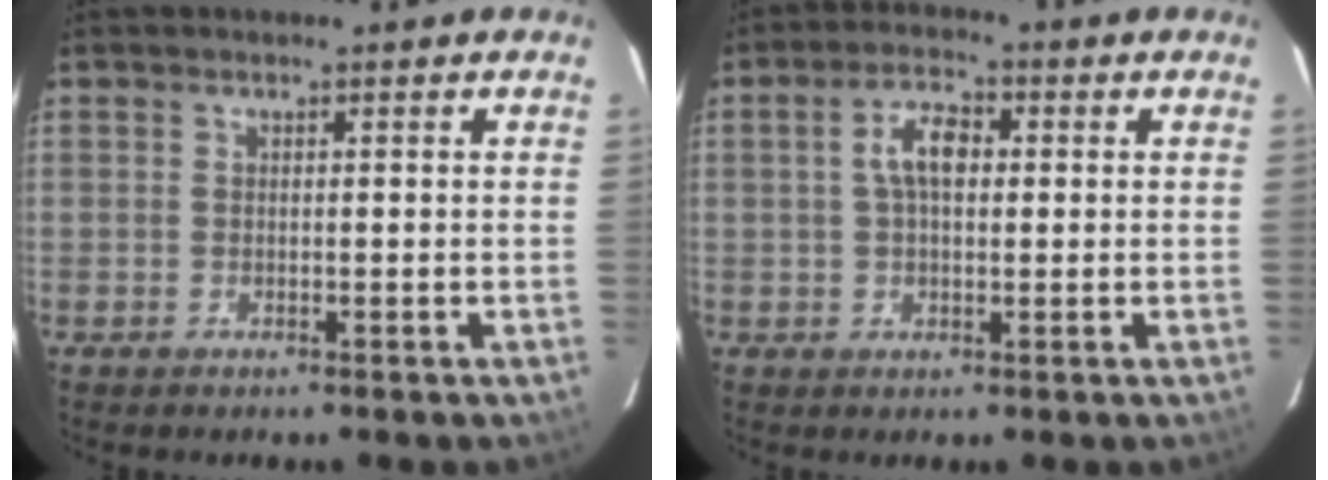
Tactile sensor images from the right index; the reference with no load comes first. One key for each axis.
{"total": 5.8, "fx": 0.9, "fy": 2.9, "fz": 4.9, "tx": -0.089, "ty": 0.015, "tz": 0.017}